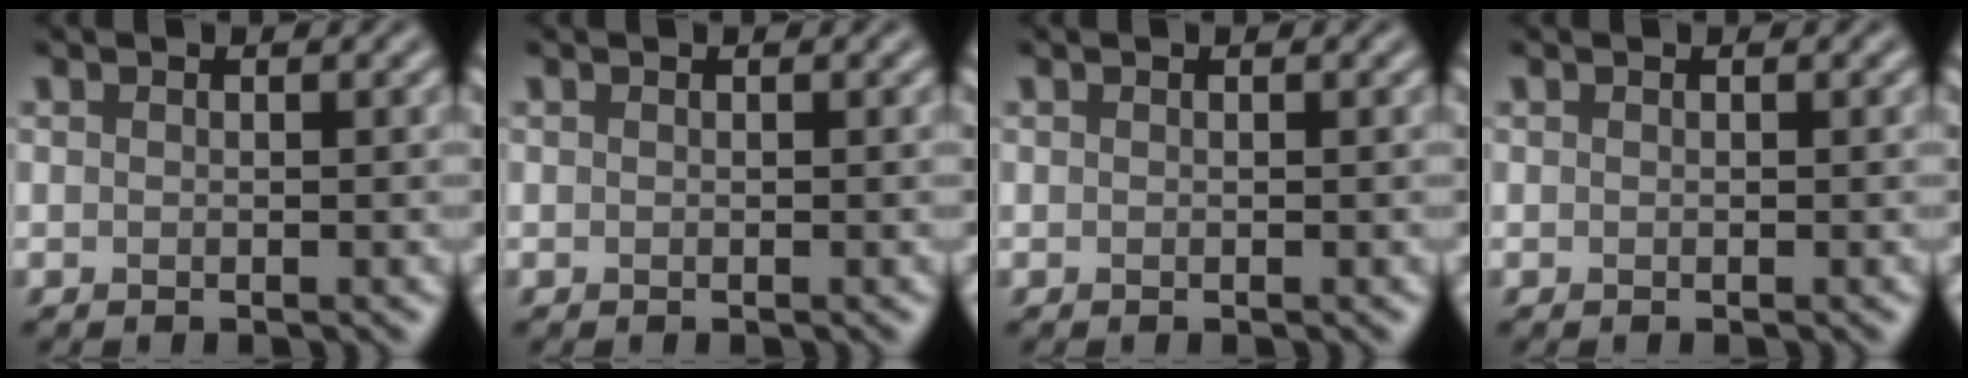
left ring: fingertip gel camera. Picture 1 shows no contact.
{"total": 0.0}
{"total": 0.0}
{"total": 0.0}